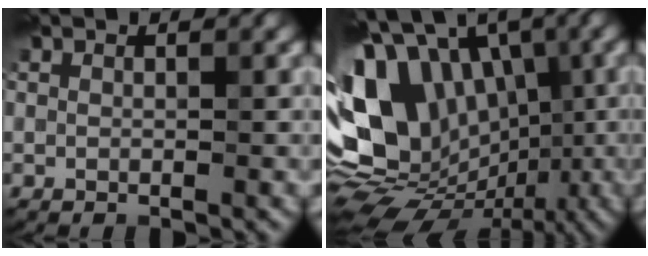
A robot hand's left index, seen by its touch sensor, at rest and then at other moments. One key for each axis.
{"total": 16.3, "fx": -1.0, "fy": 12.0, "fz": 11.0, "tx": -0.211, "ty": 0.020, "tz": -0.021}